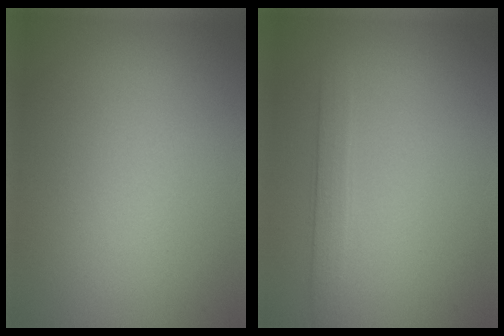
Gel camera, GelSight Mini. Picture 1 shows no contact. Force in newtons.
{"total": 2.1, "press": 2.1, "slide": 0.2}